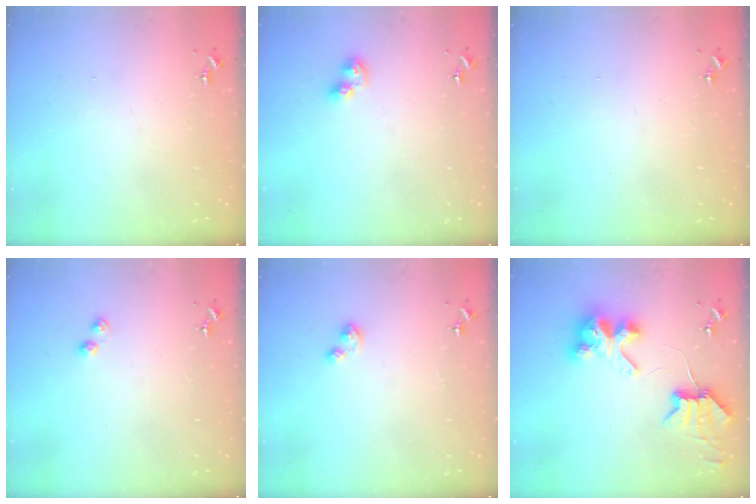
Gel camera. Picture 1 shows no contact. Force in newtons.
{"total": 7.2, "press": 7.2, "slide": 0.9}
{"total": 0.0}
{"total": 3.8, "press": 3.8, "slide": 0.5}
{"total": 2.6, "press": 2.6, "slide": 0.3}
{"total": 8.1, "press": 8.1, "slide": 1.2}